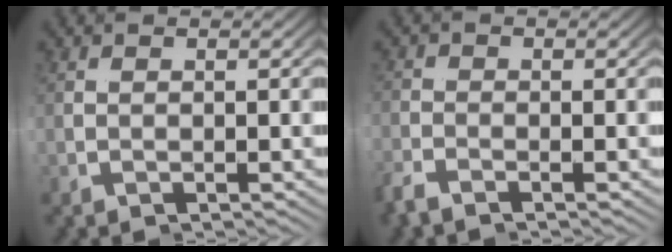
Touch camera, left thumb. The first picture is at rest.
{"total": 2.2, "force": [-1.5, -0.7, -1.5], "torque": [0.018, 0.002, -0.038]}